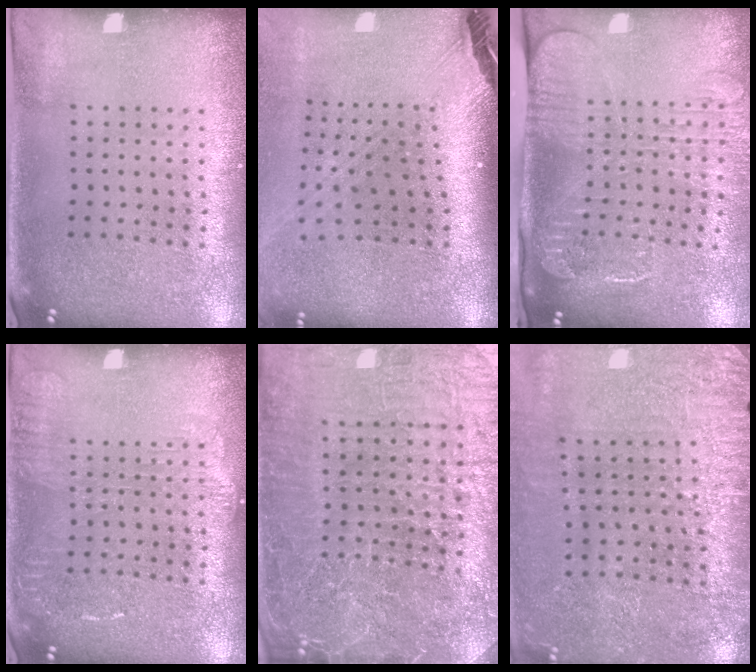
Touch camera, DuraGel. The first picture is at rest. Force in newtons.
{"total": 2.9, "press": 2.0, "slide": 2.0}
{"total": 2.7, "press": 2.0, "slide": 1.7}
{"total": 1.6, "press": 1.5, "slide": 0.3}
{"total": 5.5, "press": 5.1, "slide": 1.9}
{"total": 2.9, "press": 2.9, "slide": 0.2}